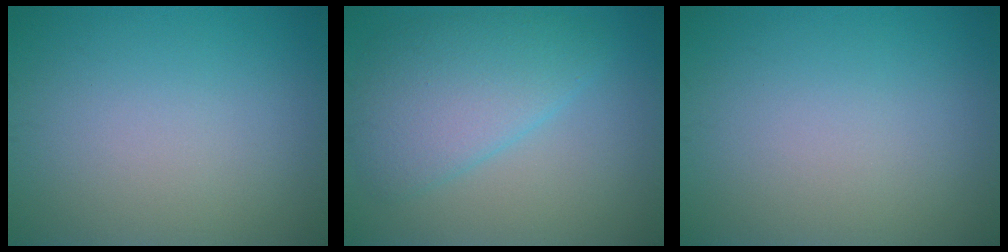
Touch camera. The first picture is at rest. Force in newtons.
{"total": 5.4, "press": 5.4, "slide": 0.3}
{"total": 0.0}